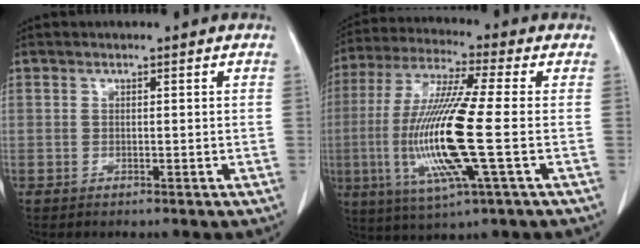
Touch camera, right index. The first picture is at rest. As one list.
[{"total": 16.2, "force": [-2.5, 0.3, 16.0], "torque": [-0.337, -0.014, -0.056]}]